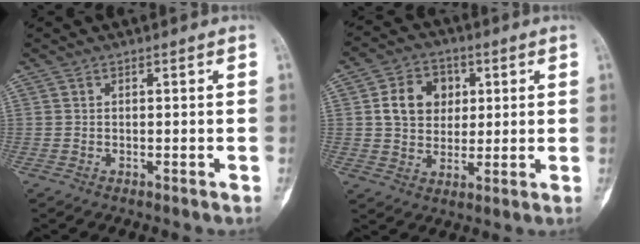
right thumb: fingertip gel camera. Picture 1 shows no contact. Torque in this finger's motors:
{"motor_torque": [0.16, 0.04, 0.40, -0.26, 0.02]}